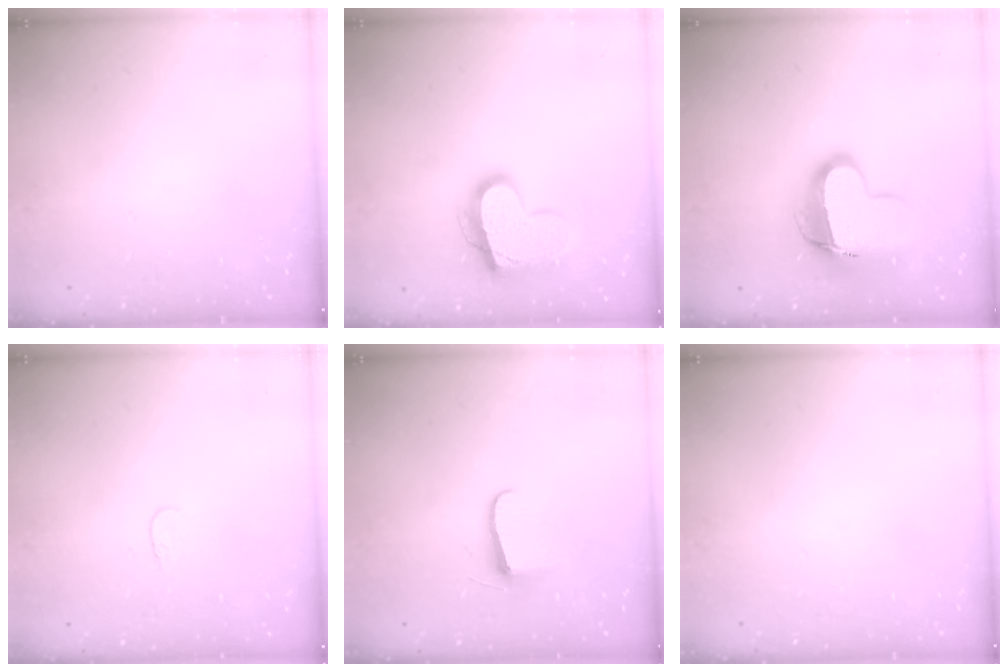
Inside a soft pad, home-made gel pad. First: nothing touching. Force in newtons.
{"total": 15.9, "press": 15.9, "slide": 0.9}
{"total": 13.5, "press": 13.5, "slide": 1.4}
{"total": 3.8, "press": 3.8, "slide": 0.3}
{"total": 6.2, "press": 6.2, "slide": 0.7}
{"total": 0.0}